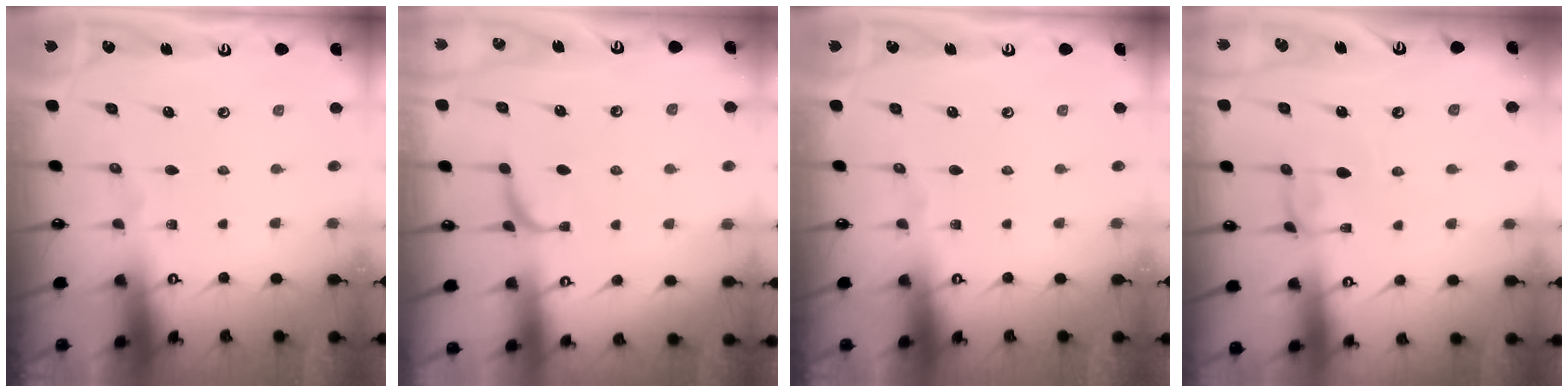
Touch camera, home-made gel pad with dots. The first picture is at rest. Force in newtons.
{"total": 2.4, "press": 2.4, "slide": 0.4}
{"total": 0.0}
{"total": 0.8, "press": 0.8, "slide": 0.2}